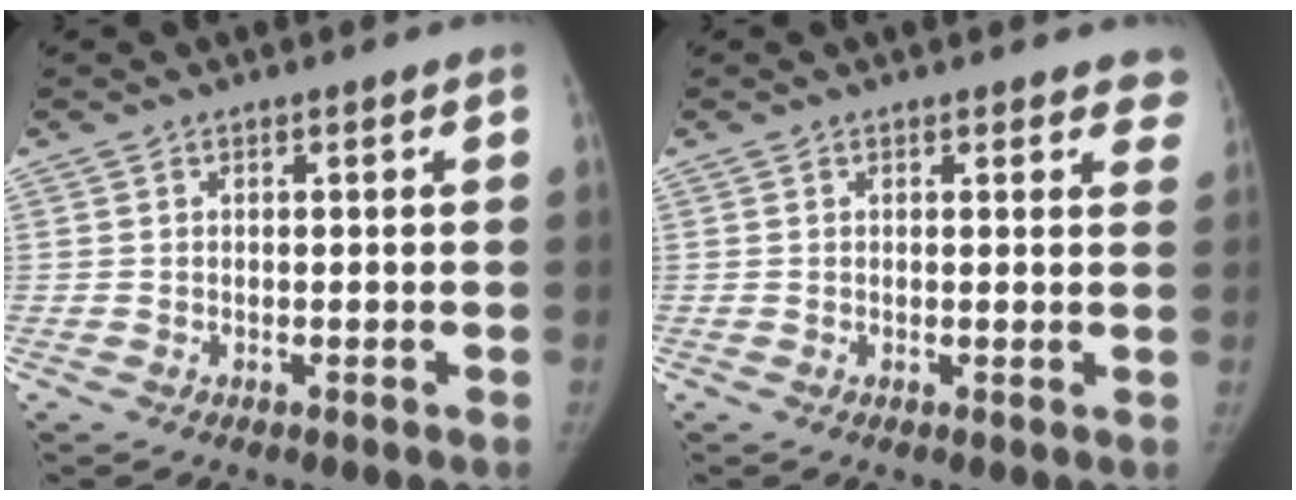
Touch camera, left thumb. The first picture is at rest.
{"total": 4.2, "force": [3.5, 1.6, 1.6], "torque": [0.015, -0.012, 0.025]}